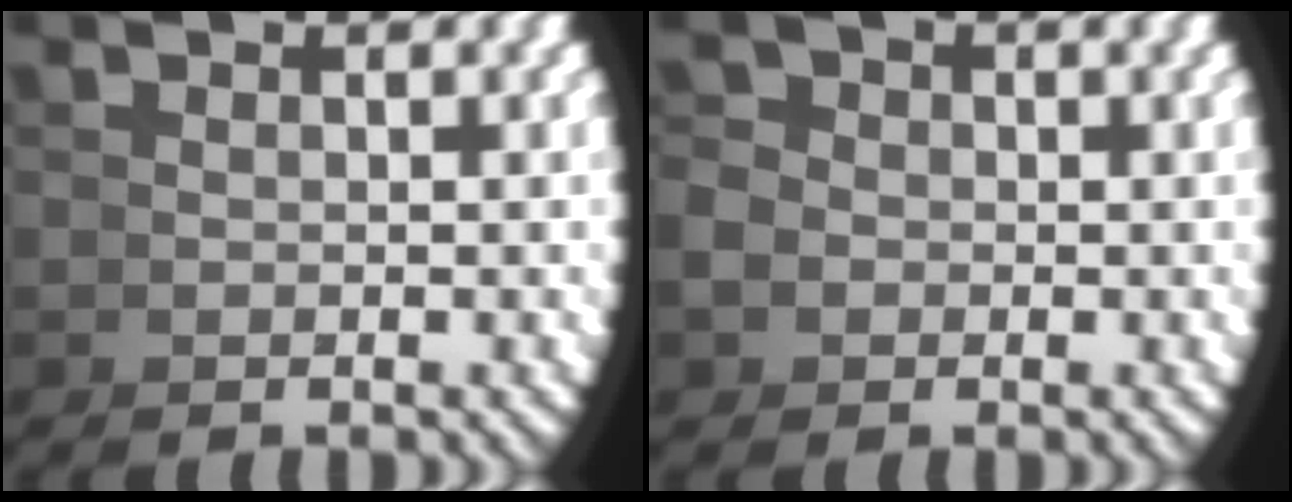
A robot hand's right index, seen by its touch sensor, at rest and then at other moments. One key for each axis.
{"total": 2.3, "fx": 0.0, "fy": 2.2, "fz": 0.8, "tx": -0.012, "ty": 0.001, "tz": -0.005}